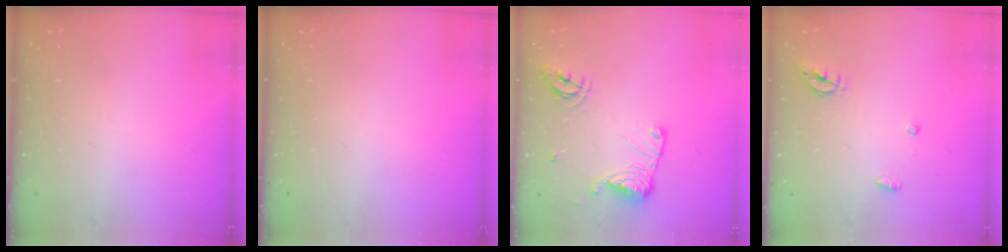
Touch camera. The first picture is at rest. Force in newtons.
{"total": 0.0}
{"total": 12.8, "press": 12.8, "slide": 0.5}
{"total": 5.1, "press": 5.1, "slide": 0.6}